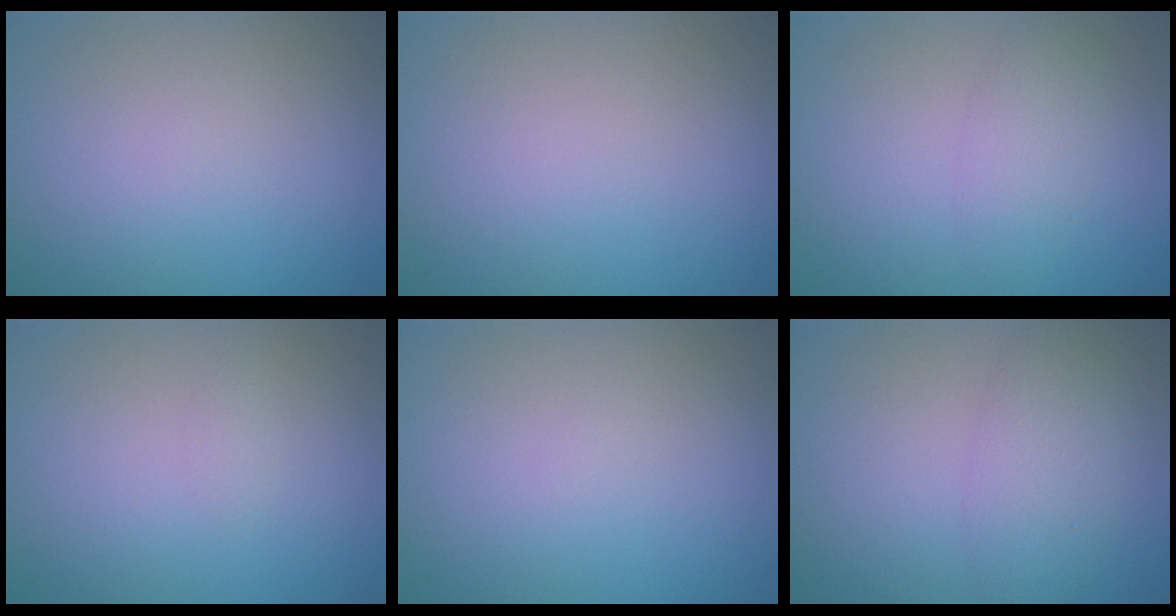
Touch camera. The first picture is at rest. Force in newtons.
{"total": 0.0}
{"total": 2.4, "press": 2.4, "slide": 0.1}
{"total": 0.6, "press": 0.6, "slide": 0.1}
{"total": 0.0}
{"total": 3.9, "press": 3.9, "slide": 0.1}